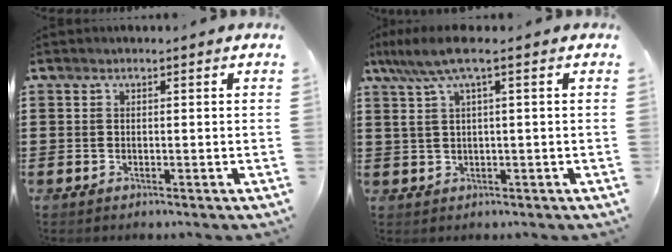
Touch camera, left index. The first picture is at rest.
{"total": 5.5, "force": [1.8, 0.5, 5.2], "torque": [-0.118, -0.007, 0.026]}